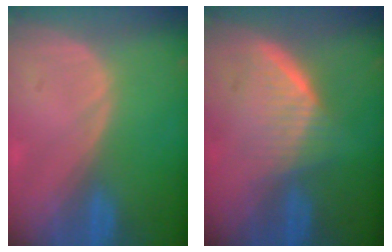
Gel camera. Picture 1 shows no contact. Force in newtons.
{"total": 6.0, "press": 5.7, "slide": 2.1}